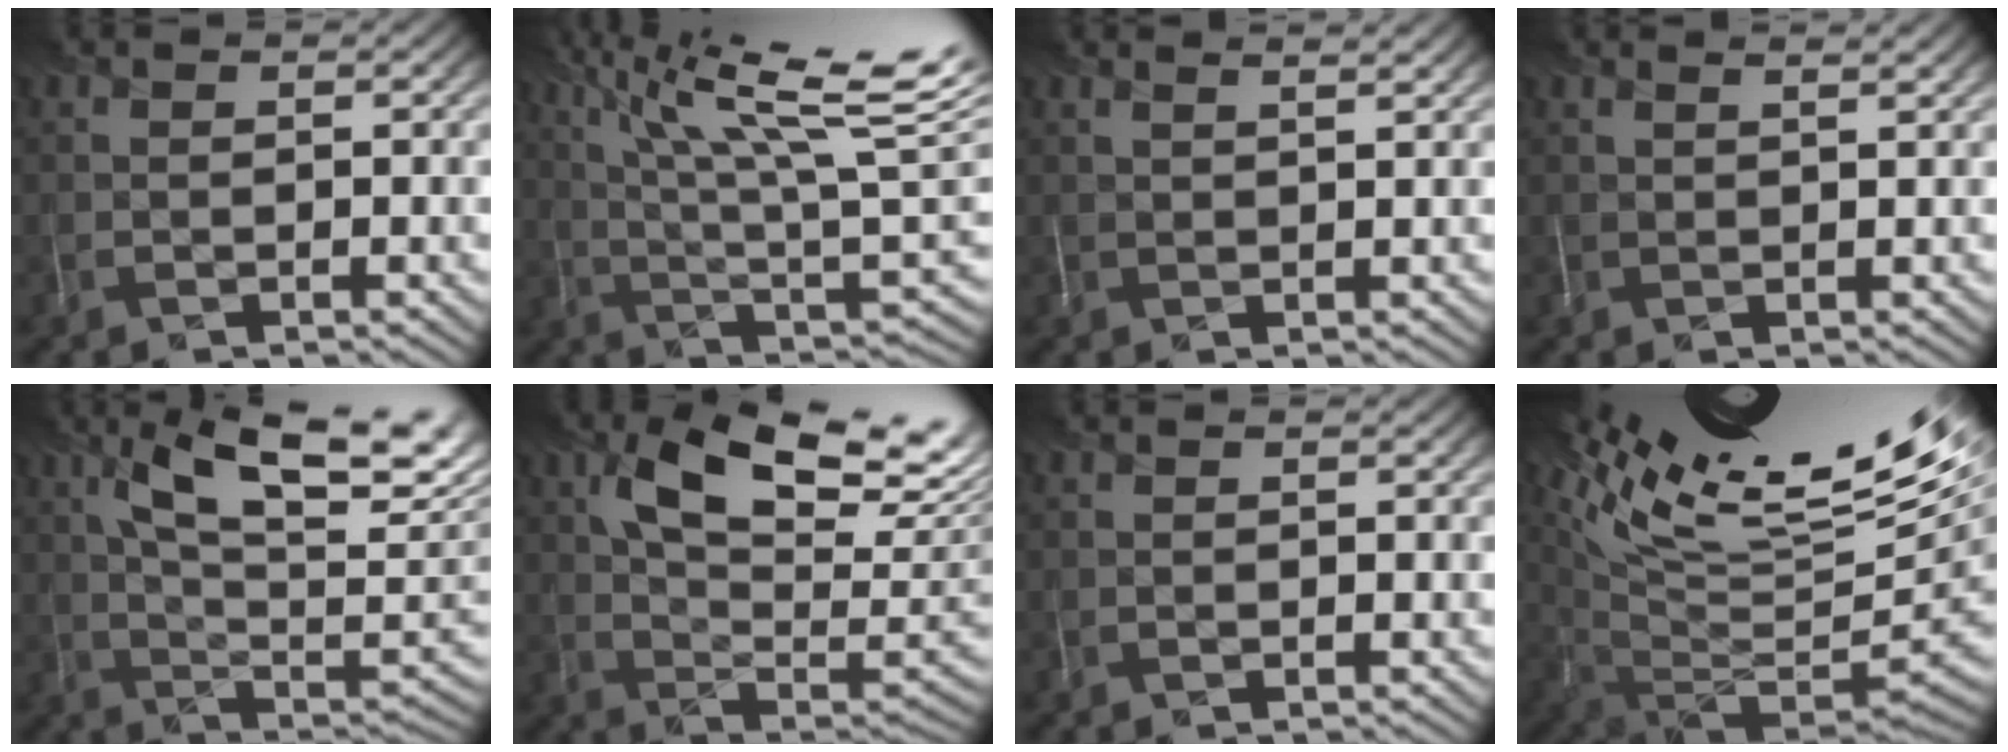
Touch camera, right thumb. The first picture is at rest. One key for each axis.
{"total": 17.0, "fx": 8.3, "fy": 4.1, "fz": 14.3, "tx": -0.241, "ty": 0.014, "tz": 0.142}
{"total": 2.8, "fx": 2.0, "fy": 0.8, "fz": 1.8, "tx": -0.016, "ty": 0.011, "tz": 0.013}
{"total": 2.1, "fx": 1.6, "fy": 0.6, "fz": 1.3, "tx": -0.016, "ty": 0.008, "tz": 0.012}
{"total": 18.4, "fx": 6.7, "fy": 8.1, "fz": 15.0, "tx": -0.228, "ty": 0.027, "tz": 0.113}
{"total": 15.2, "fx": 6.0, "fy": 6.9, "fz": 12.1, "tx": -0.210, "ty": 0.003, "tz": 0.109}
{"total": 0.0}
{"total": 17.4, "fx": 10.5, "fy": 4.5, "fz": 13.1, "tx": -0.219, "ty": 0.018, "tz": 0.195}